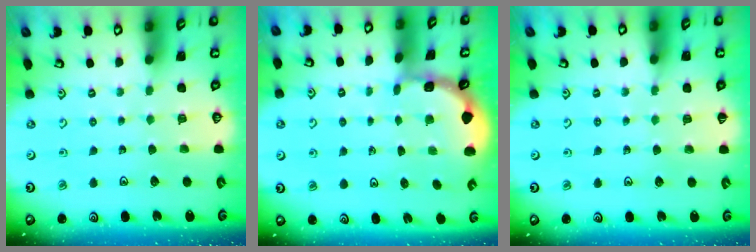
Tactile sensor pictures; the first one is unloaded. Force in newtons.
{"total": 1.3, "press": 1.3, "slide": 0.3}
{"total": 3.4, "press": 3.4, "slide": 0.6}